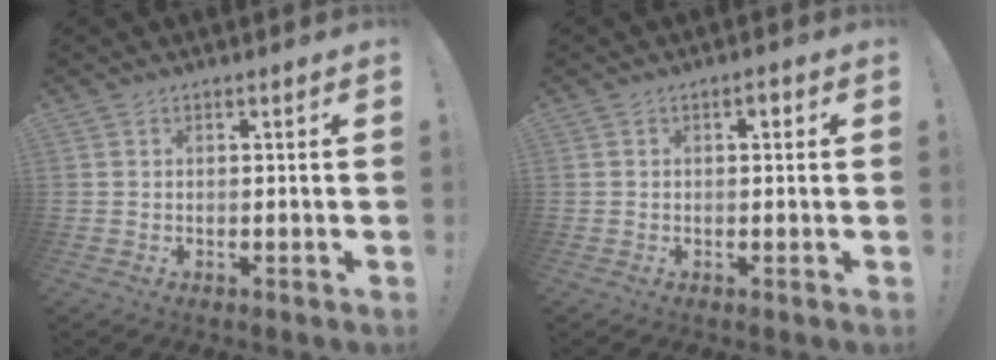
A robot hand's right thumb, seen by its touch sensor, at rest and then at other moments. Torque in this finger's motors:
{"motor_torque": [0.56, 0.92, 0.53, -0.02, -0.03]}